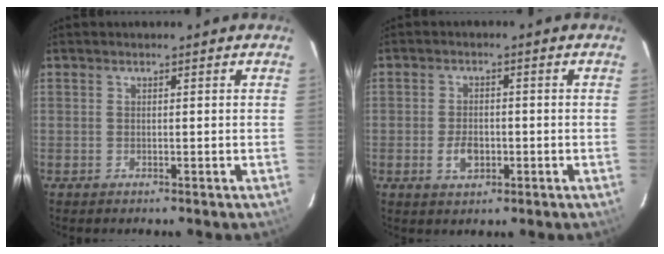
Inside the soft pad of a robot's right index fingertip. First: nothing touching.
{"total": 4.2, "force": [-1.2, 2.8, 3.0], "torque": [-0.057, -0.001, -0.016]}